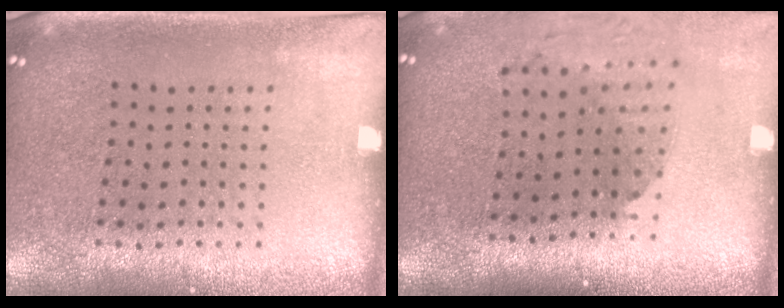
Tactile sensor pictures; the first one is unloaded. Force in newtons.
{"total": 1.8, "press": 1.4, "slide": 1.1}